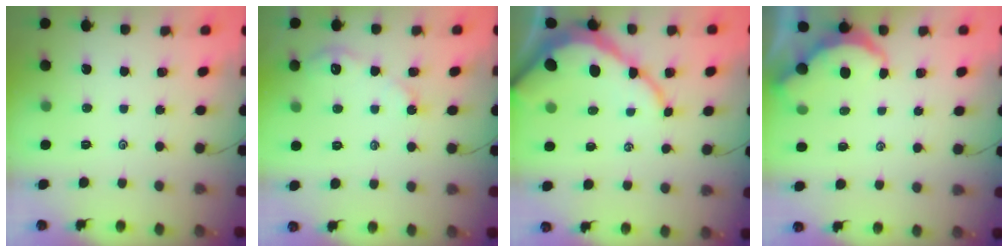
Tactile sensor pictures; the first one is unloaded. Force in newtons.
{"total": 3.4, "press": 3.4, "slide": 0.4}
{"total": 9.7, "press": 9.7, "slide": 1.2}
{"total": 3.2, "press": 3.2, "slide": 0.4}